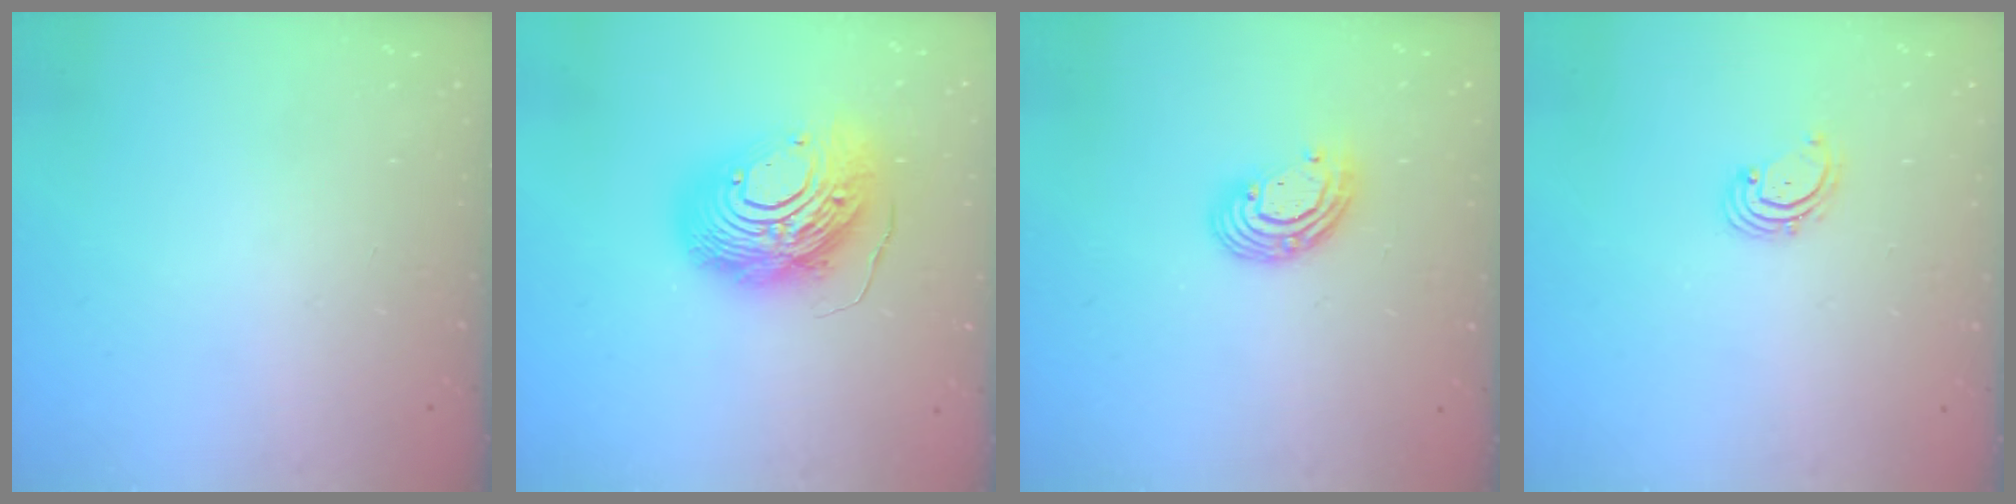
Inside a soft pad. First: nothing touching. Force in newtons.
{"total": 18.0, "press": 17.9, "slide": 1.9}
{"total": 9.0, "press": 9.0, "slide": 0.7}
{"total": 2.0, "press": 1.9, "slide": 0.6}